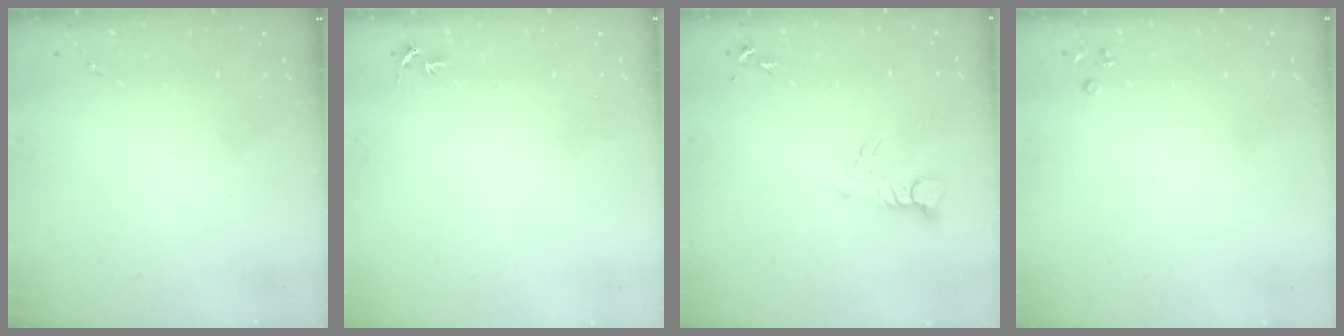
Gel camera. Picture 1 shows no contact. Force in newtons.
{"total": 3.1, "press": 3.1, "slide": 0.3}
{"total": 4.8, "press": 4.8, "slide": 0.5}
{"total": 3.9, "press": 3.8, "slide": 0.6}